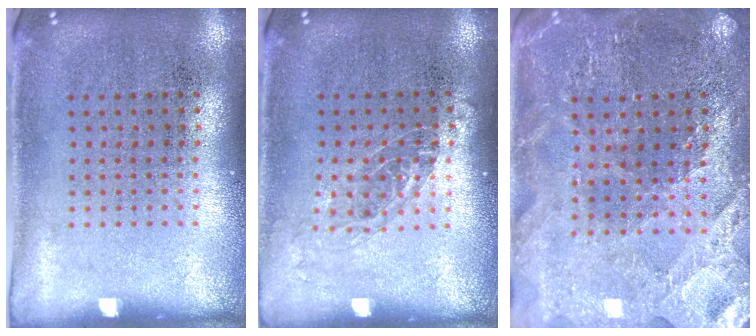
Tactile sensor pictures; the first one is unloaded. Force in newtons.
{"total": 1.0, "press": 0.9, "slide": 0.5}
{"total": 2.6, "press": 2.6, "slide": 0.4}